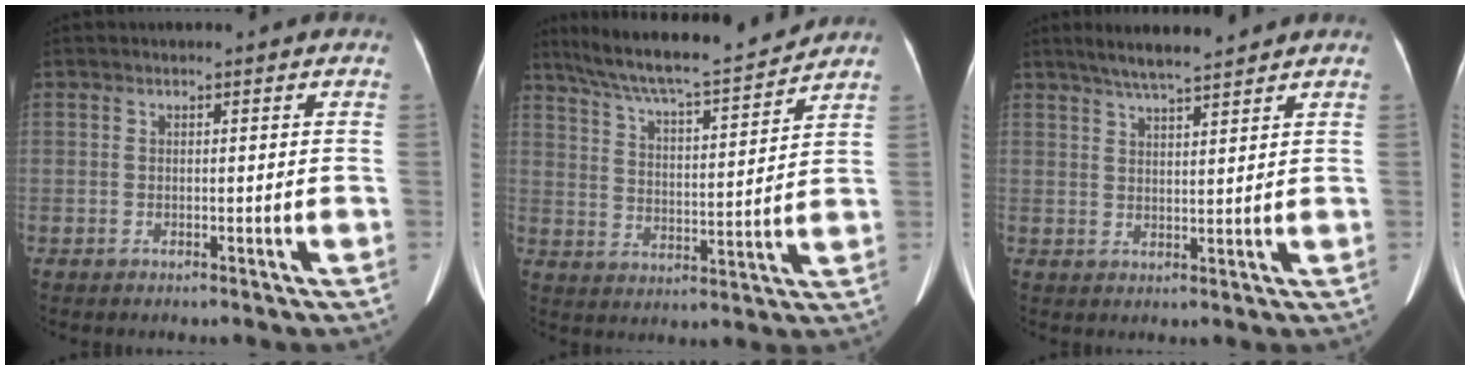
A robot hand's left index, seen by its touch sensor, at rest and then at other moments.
{"total": 15.6, "force": [14.3, 0.5, 6.4], "torque": [-0.115, 0.004, 0.226]}
{"total": 6.6, "force": [5.7, 0.1, 3.3], "torque": [-0.057, 0.014, 0.098]}